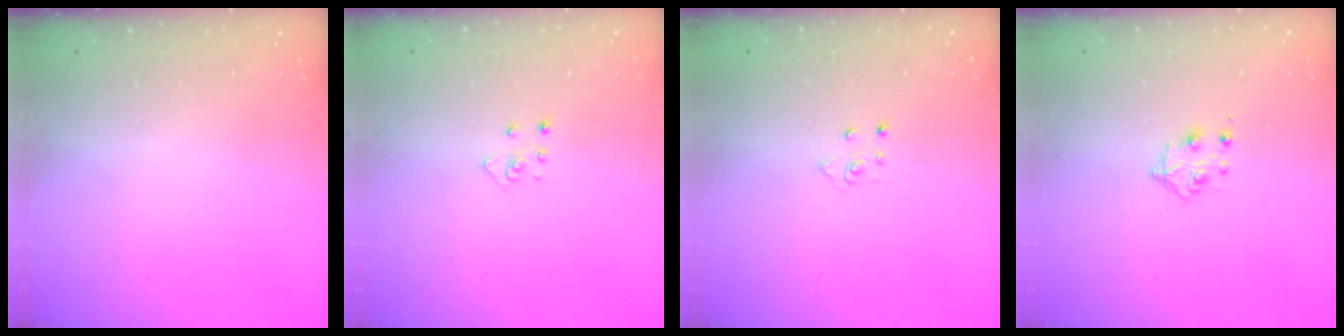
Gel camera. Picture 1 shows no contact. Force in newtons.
{"total": 3.1, "press": 3.1, "slide": 0.2}
{"total": 2.6, "press": 2.6, "slide": 0.3}
{"total": 4.4, "press": 4.4, "slide": 0.6}